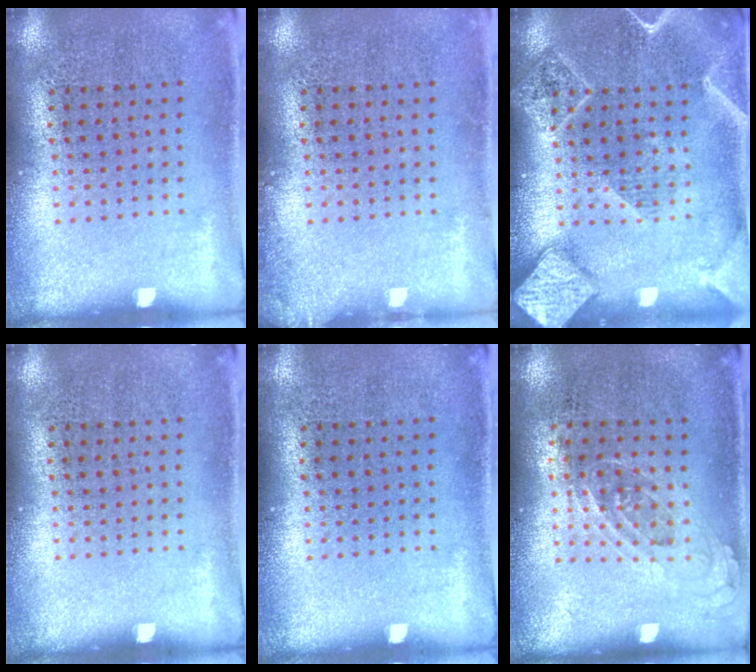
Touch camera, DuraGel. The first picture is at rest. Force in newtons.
{"total": 0.9, "press": 0.9, "slide": 0.1}
{"total": 2.2, "press": 2.2, "slide": 0.2}
{"total": 0.0}
{"total": 0.0}
{"total": 0.6, "press": 0.6, "slide": 0.3}